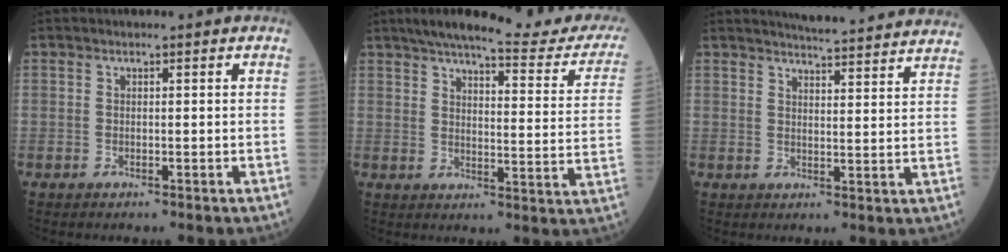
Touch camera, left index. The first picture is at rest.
{"total": 23.4, "force": [20.6, 2.7, 10.8], "torque": [-0.145, -0.046, 0.245]}
{"total": 17.4, "force": [16.7, 0.3, 5.1], "torque": [-0.069, -0.029, 0.195]}